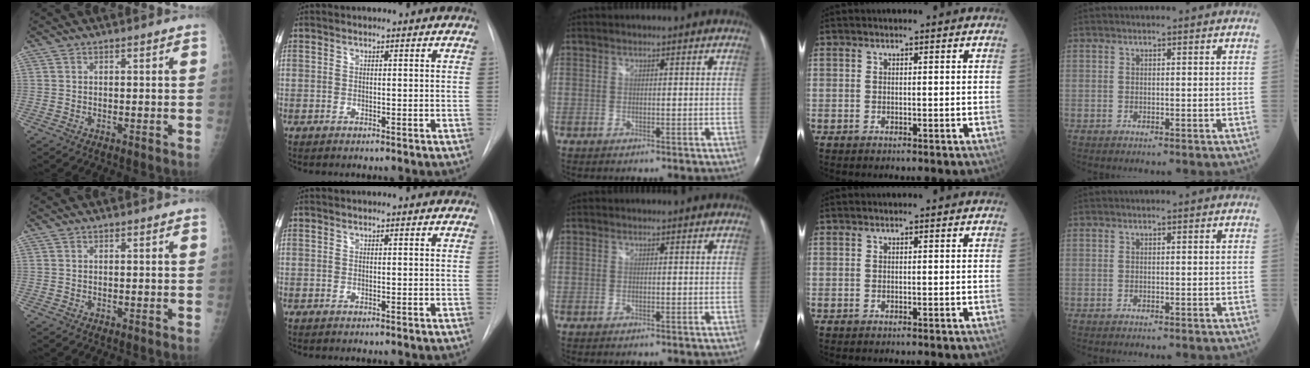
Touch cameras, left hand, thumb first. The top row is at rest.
{}